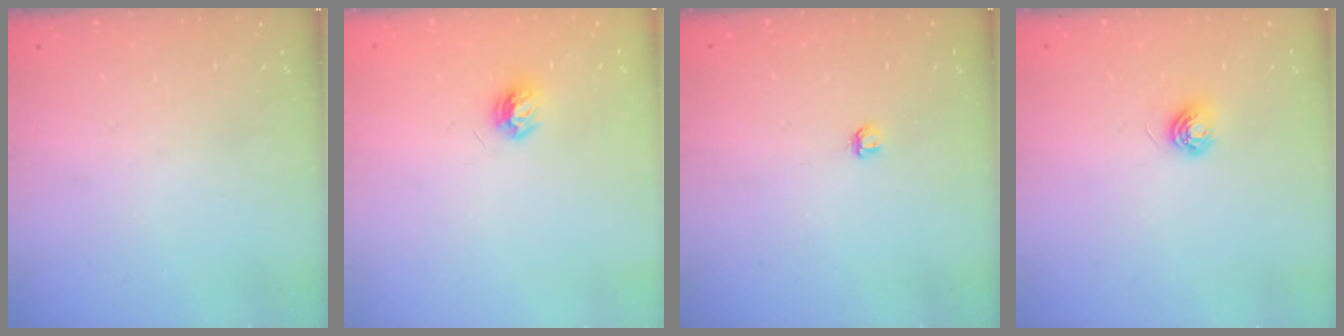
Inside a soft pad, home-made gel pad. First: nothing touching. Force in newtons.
{"total": 5.7, "press": 5.6, "slide": 0.7}
{"total": 2.8, "press": 2.8, "slide": 0.3}
{"total": 5.0, "press": 4.9, "slide": 0.6}